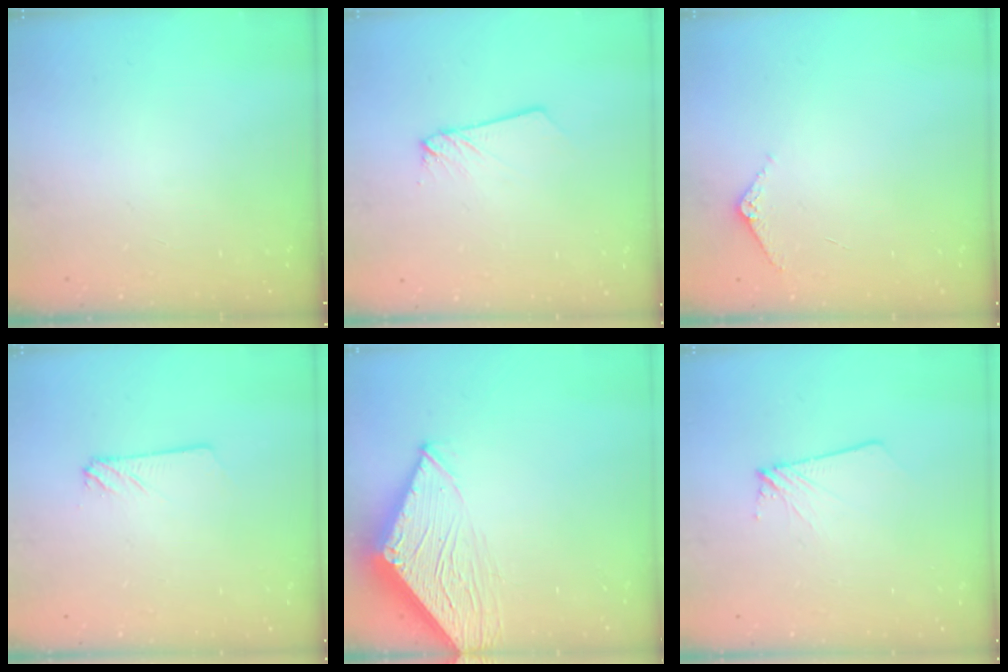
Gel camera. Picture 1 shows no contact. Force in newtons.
{"total": 1.7, "press": 1.7, "slide": 0.1}
{"total": 3.7, "press": 3.7, "slide": 0.4}
{"total": 2.7, "press": 2.7, "slide": 0.2}
{"total": 11.2, "press": 11.1, "slide": 0.5}
{"total": 2.8, "press": 2.8, "slide": 0.4}